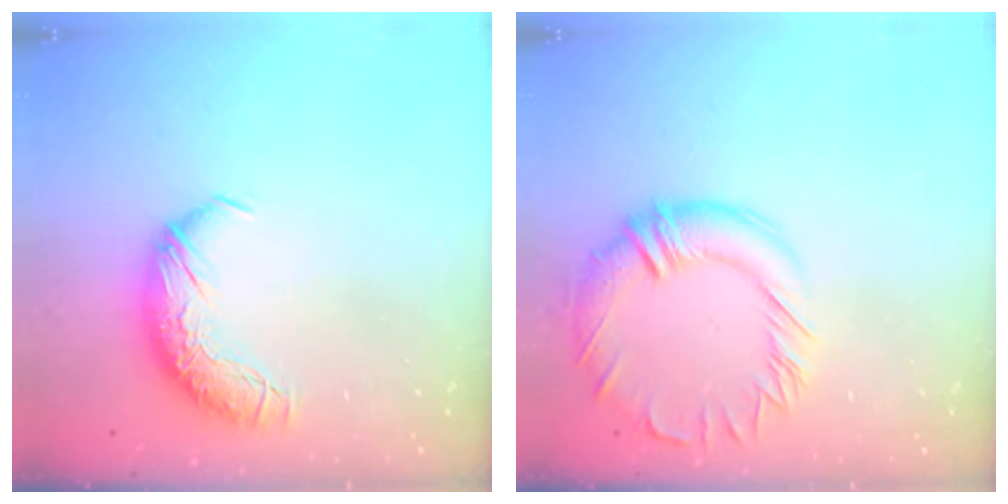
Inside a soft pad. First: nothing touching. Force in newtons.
{"total": 4.0, "press": 3.7, "slide": 1.5}